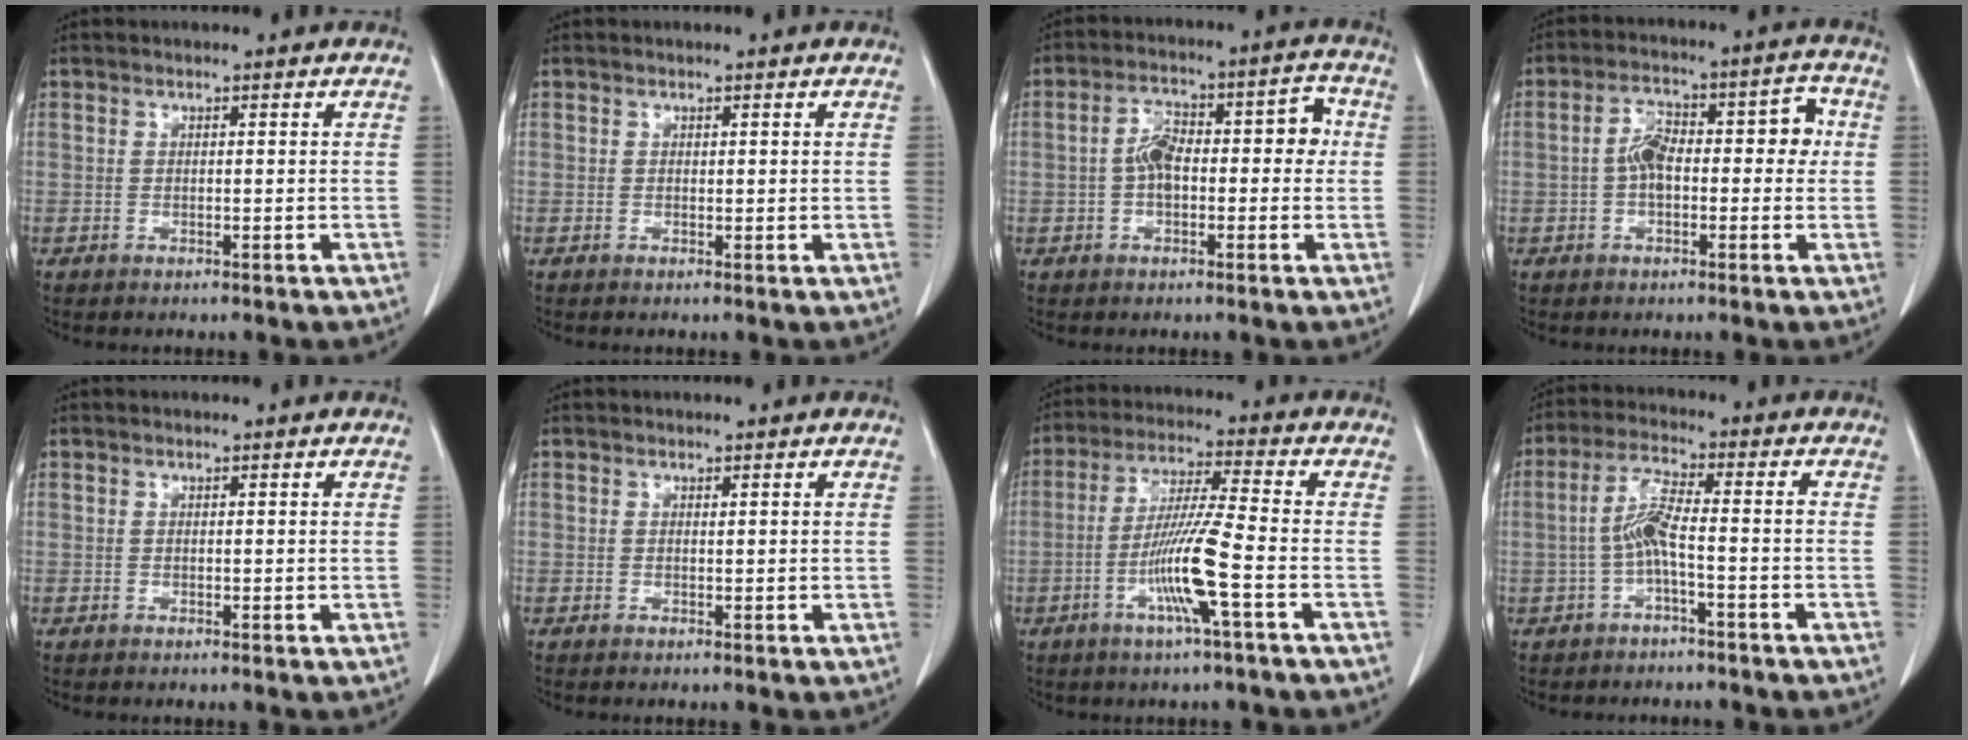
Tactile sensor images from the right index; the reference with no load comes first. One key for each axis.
{"total": 0.0}
{"total": 8.5, "fx": -0.2, "fy": 3.9, "fz": 7.5, "tx": -0.122, "ty": 0.051, "tz": -0.004}
{"total": 8.5, "fx": -0.1, "fy": 4.0, "fz": 7.6, "tx": -0.121, "ty": 0.050, "tz": -0.002}
{"total": 0.0}
{"total": 0.0}
{"total": 9.9, "fx": -3.4, "fy": -0.8, "fz": 9.3, "tx": -0.182, "ty": -0.007, "tz": -0.068}
{"total": 5.4, "fx": -1.4, "fy": 0.4, "fz": 5.1, "tx": -0.107, "ty": 0.013, "tz": -0.029}